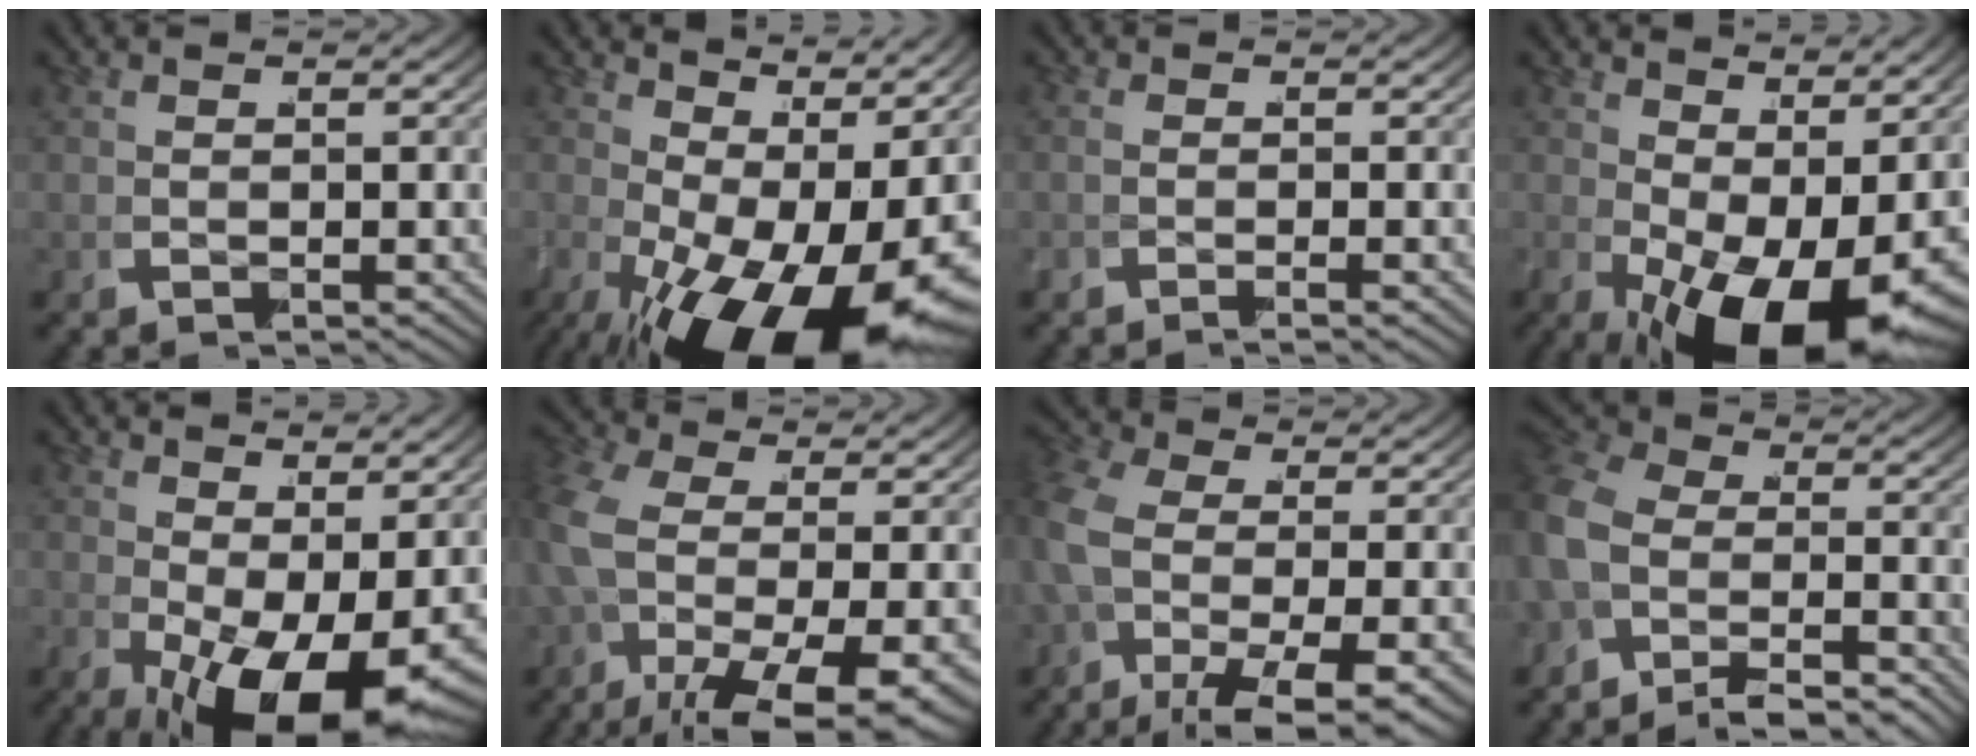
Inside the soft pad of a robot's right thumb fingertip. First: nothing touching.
{"total": 12.9, "force": [-2.2, 6.8, 10.7], "torque": [-0.160, -0.053, -0.001]}
{"total": 0.5, "force": [-0.4, -0.2, -0.1], "torque": [-0.004, 0.004, -0.015]}
{"total": 9.2, "force": [-1.4, 4.1, 8.1], "torque": [-0.115, -0.036, 0.001]}
{"total": 8.3, "force": [-1.6, 3.6, 7.3], "torque": [-0.100, -0.034, -0.005]}
{"total": 9.7, "force": [-2.1, 4.9, 8.1], "torque": [-0.171, -0.042, -0.007]}
{"total": 7.5, "force": [-2.9, 3.7, 5.8], "torque": [-0.133, -0.033, -0.028]}
{"total": 6.0, "force": [-2.6, 4.5, 3.0], "torque": [-0.049, -0.010, -0.055]}